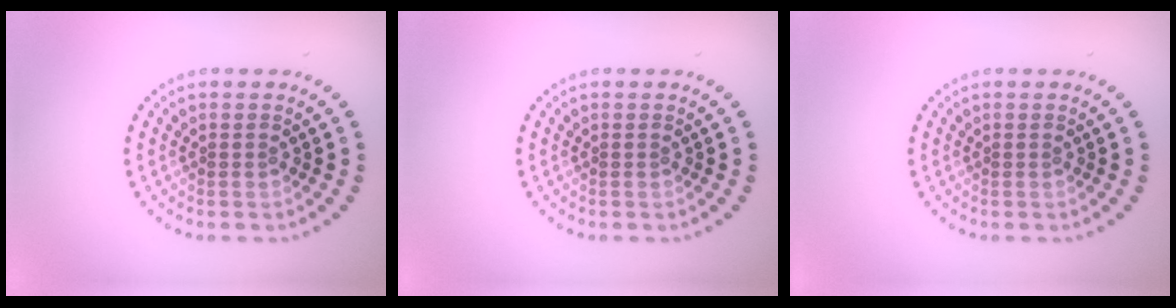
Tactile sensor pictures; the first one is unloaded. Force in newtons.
{"total": 0.0}
{"total": 0.0}